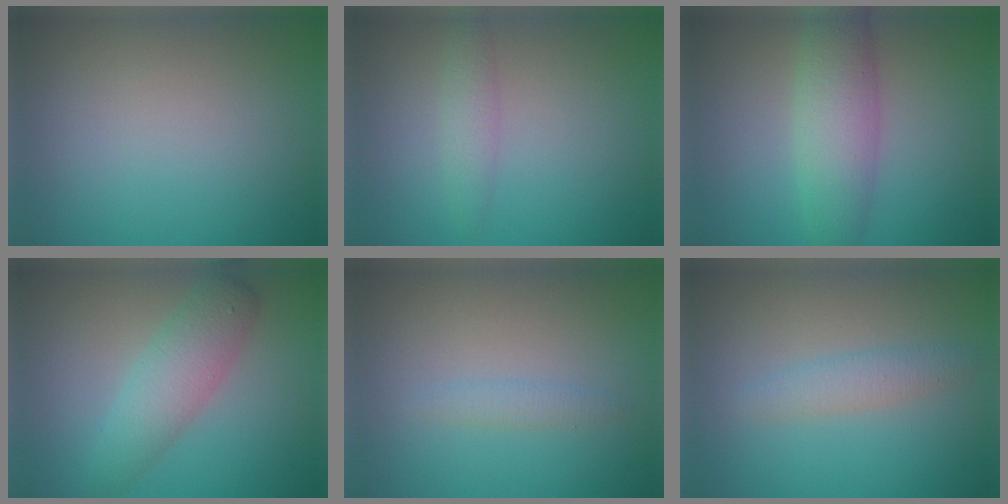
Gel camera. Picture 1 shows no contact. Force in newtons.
{"total": 1.7, "press": 1.7, "slide": 0.1}
{"total": 5.0, "press": 5.0, "slide": 0.1}
{"total": 4.0, "press": 4.0, "slide": 0.1}
{"total": 1.0, "press": 1.0, "slide": 0.0}
{"total": 1.9, "press": 1.9, "slide": 0.1}